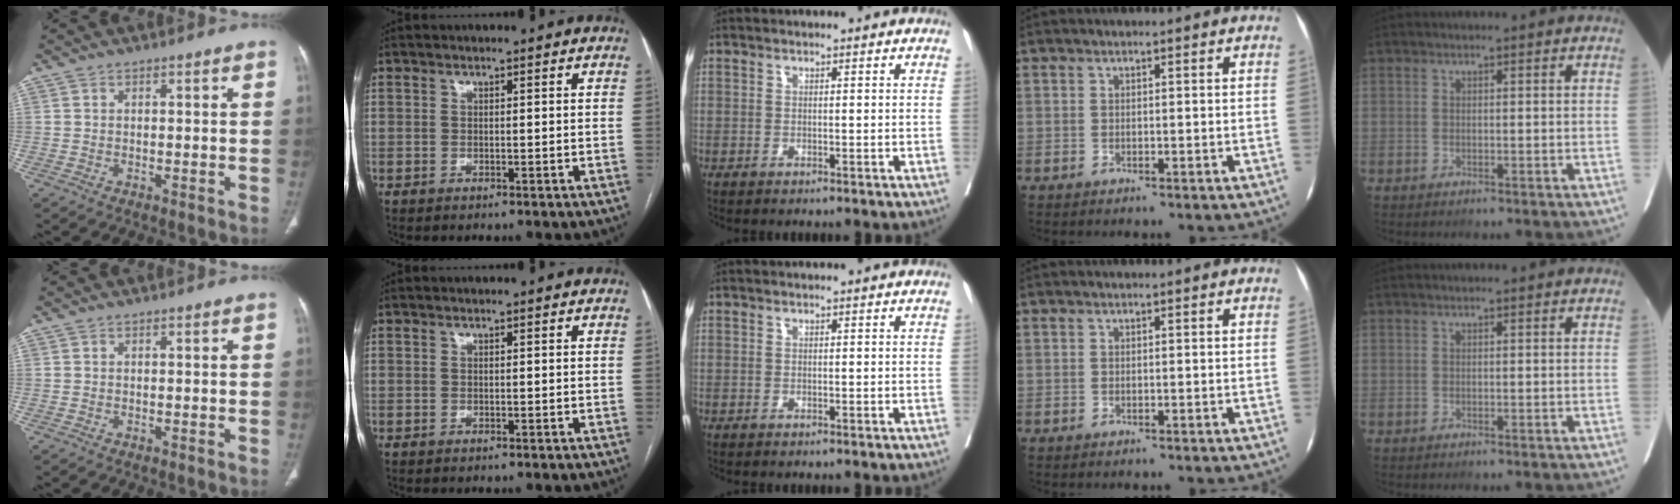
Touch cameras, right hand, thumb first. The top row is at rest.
{}